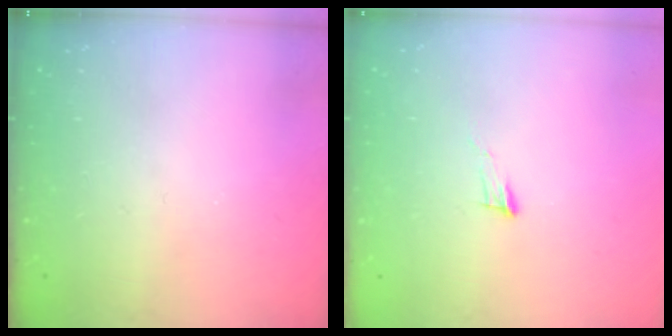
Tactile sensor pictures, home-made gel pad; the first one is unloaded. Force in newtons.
{"total": 6.3, "press": 6.2, "slide": 1.0}